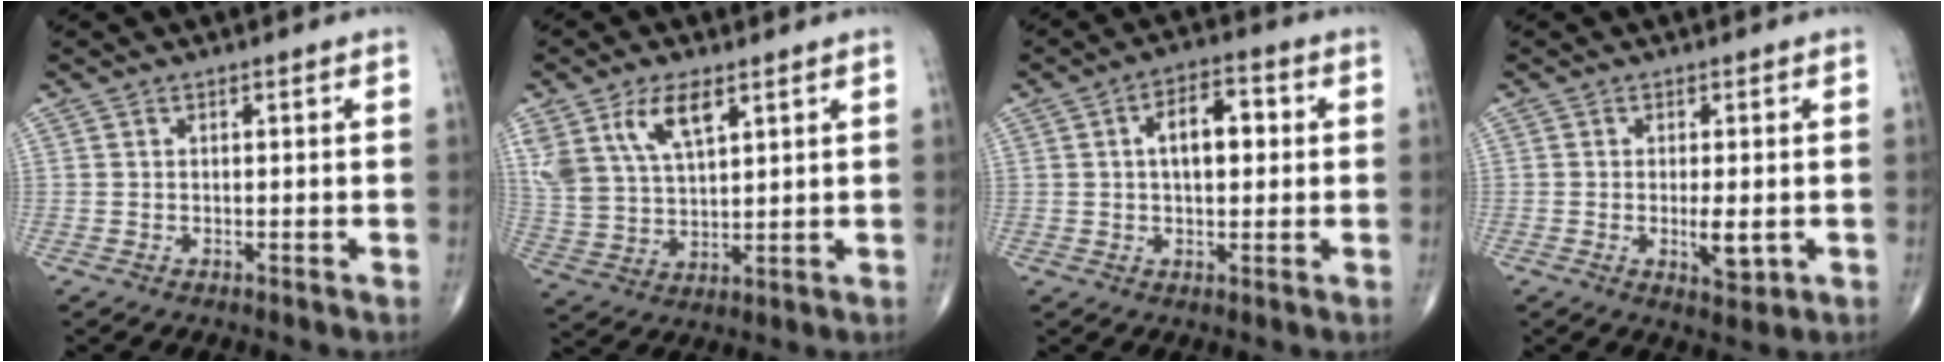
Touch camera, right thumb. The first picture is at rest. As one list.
[{"total": 11.5, "force": [6.1, 5.5, 8.0], "torque": [-0.156, -0.017, 0.126]}, {"total": 8.2, "force": [1.2, 4.3, 6.9], "torque": [-0.095, 0.016, 0.014]}, {"total": 4.5, "force": [-0.7, 1.7, 4.1], "torque": [-0.062, -0.010, -0.009]}]